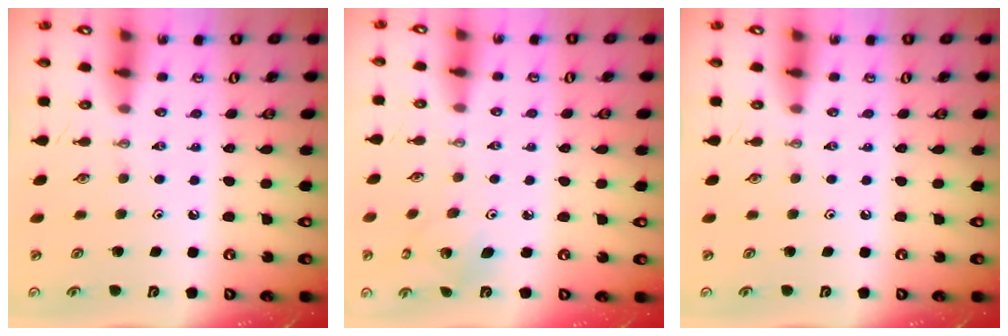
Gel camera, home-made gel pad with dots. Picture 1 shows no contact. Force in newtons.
{"total": 4.0, "press": 4.0, "slide": 0.2}
{"total": 0.0}